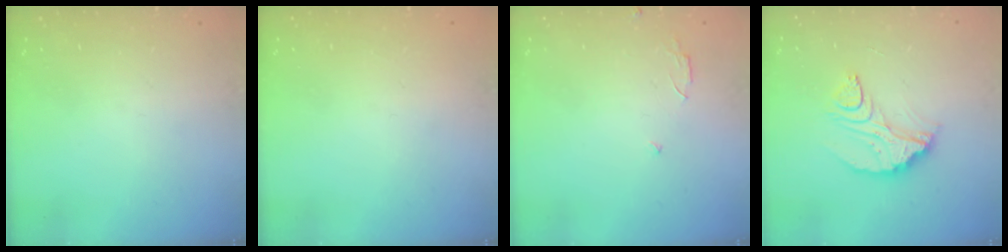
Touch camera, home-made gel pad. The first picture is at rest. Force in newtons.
{"total": 2.3, "press": 2.3, "slide": 0.1}
{"total": 2.5, "press": 2.5, "slide": 0.2}
{"total": 10.7, "press": 10.7, "slide": 0.8}